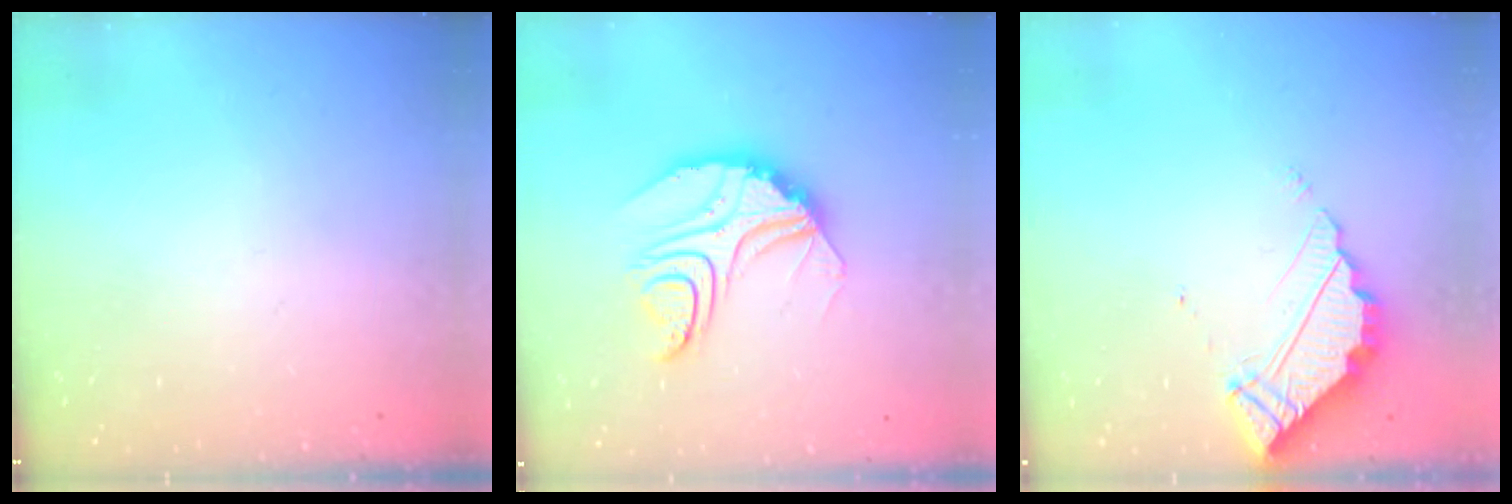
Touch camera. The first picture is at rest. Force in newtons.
{"total": 11.8, "press": 11.8, "slide": 0.8}
{"total": 5.6, "press": 5.6, "slide": 0.3}